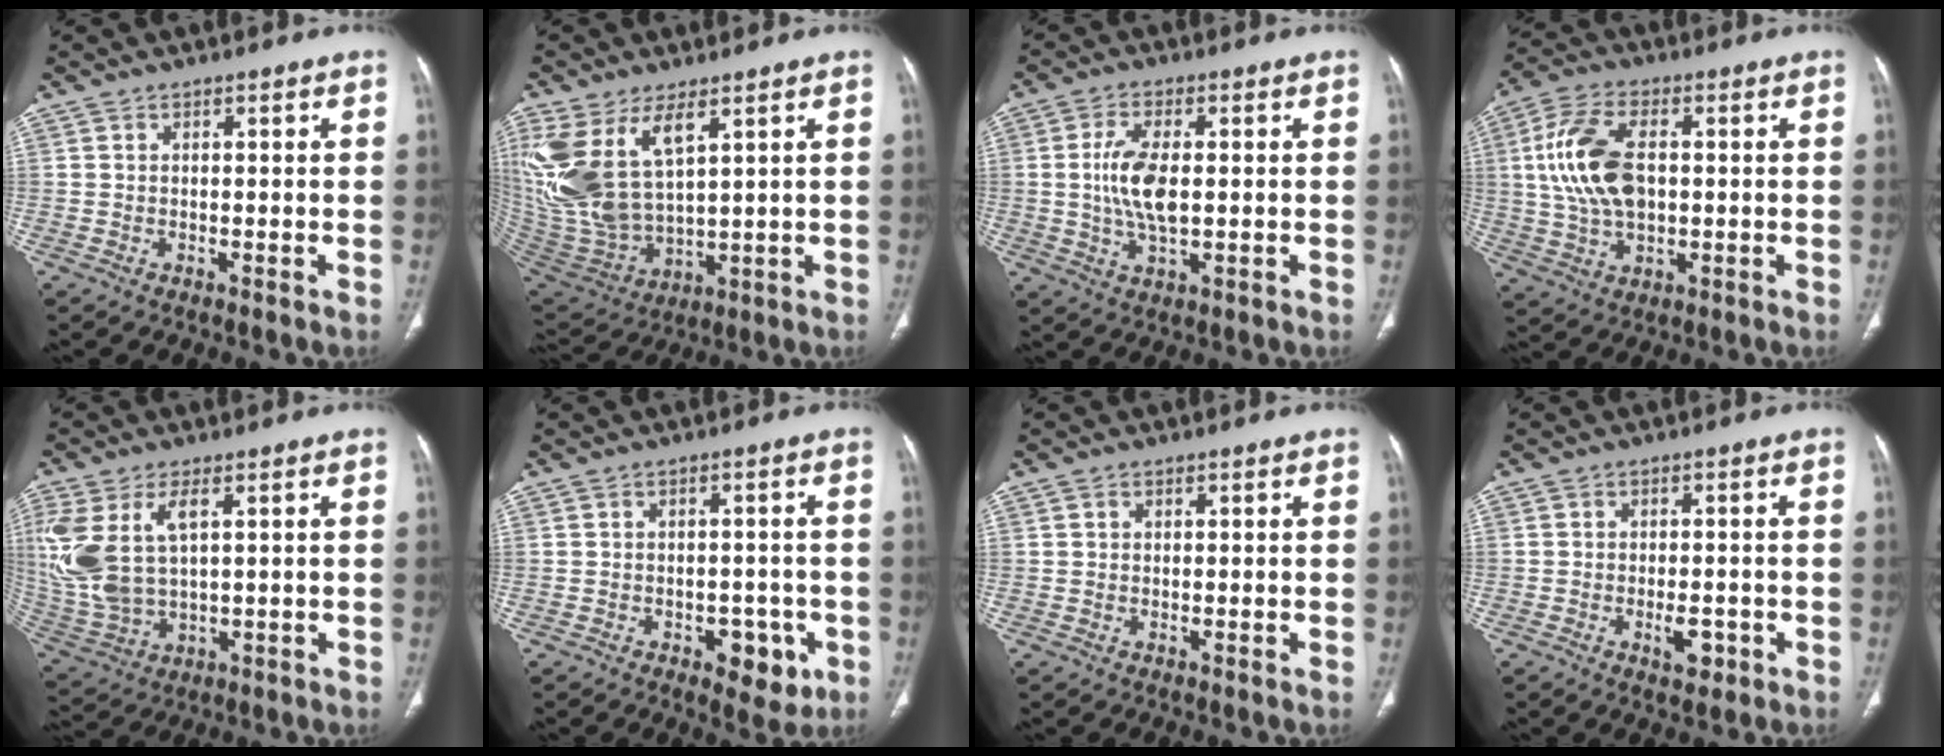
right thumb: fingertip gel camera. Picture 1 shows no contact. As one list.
[{"total": 18.0, "force": [7.0, 8.9, 14.0], "torque": [-0.299, -0.027, 0.160]}, {"total": 8.7, "force": [0.3, 4.0, 7.7], "torque": [-0.162, -0.003, 0.007]}, {"total": 14.1, "force": [1.5, 8.0, 11.5], "torque": [-0.232, 0.010, 0.030]}, {"total": 15.3, "force": [3.5, 8.2, 12.4], "torque": [-0.297, -0.003, 0.085]}, {"total": 6.7, "force": [-2.8, 4.1, 4.6], "torque": [-0.029, 0.011, -0.028]}, {"total": 0.7, "force": [0.2, 0.6, 0.2], "torque": [0.000, 0.001, 0.003]}, {"total": 3.9, "force": [-1.6, 2.0, 2.9], "torque": [-0.035, 0.003, -0.017]}]